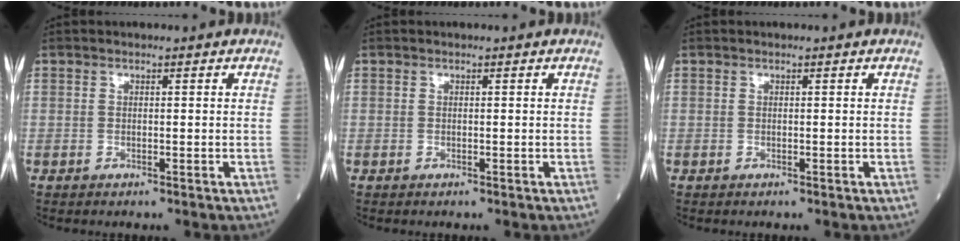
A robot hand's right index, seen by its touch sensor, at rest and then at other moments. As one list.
[{"total": 0.0}, {"total": 0.0}]